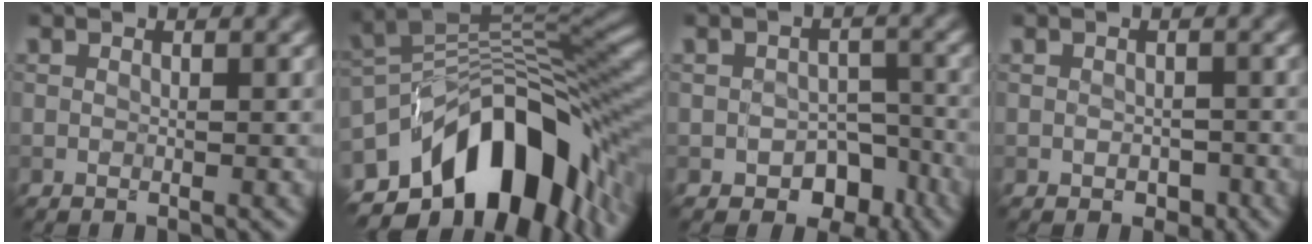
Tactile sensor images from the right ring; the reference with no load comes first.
{"total": 13.8, "force": [-5.9, 7.7, 9.8], "torque": [-0.139, 0.006, -0.102]}
{"total": 4.3, "force": [-2.3, 2.9, 2.2], "torque": [-0.015, -0.004, -0.030]}
{"total": 1.4, "force": [-0.5, 1.1, 0.7], "torque": [-0.009, -0.003, -0.007]}